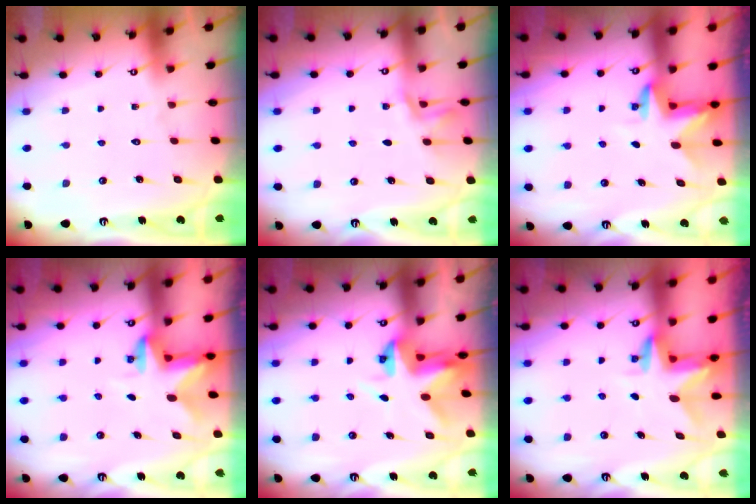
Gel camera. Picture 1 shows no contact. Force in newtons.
{"total": 1.6, "press": 1.5, "slide": 0.6}
{"total": 3.4, "press": 3.4, "slide": 0.1}
{"total": 2.7, "press": 2.6, "slide": 0.5}
{"total": 4.4, "press": 4.3, "slide": 0.3}
{"total": 3.0, "press": 3.0, "slide": 0.3}